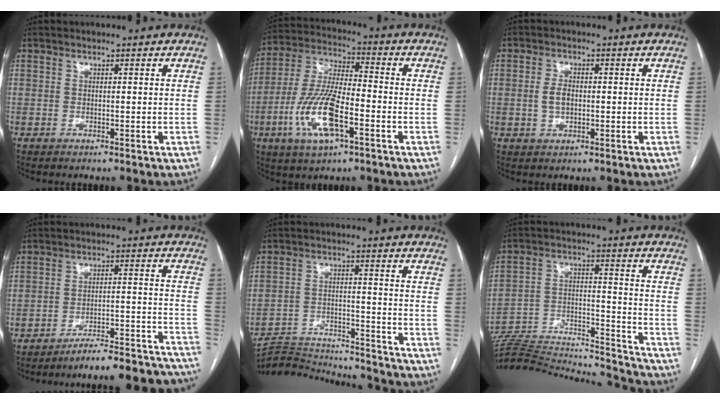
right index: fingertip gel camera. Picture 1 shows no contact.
{"total": 14.0, "force": [-5.0, 4.1, 12.5], "torque": [-0.264, -0.003, -0.092]}
{"total": 3.0, "force": [-0.2, 1.8, 2.5], "torque": [-0.052, 0.004, -0.002]}
{"total": 21.2, "force": [-20.5, 1.1, 5.5], "torque": [-0.025, 0.016, -0.266]}
{"total": 16.5, "force": [-16.3, 0.6, 2.8], "torque": [-0.056, 0.001, -0.237]}
{"total": 25.4, "force": [-24.2, 1.3, 7.5], "torque": [-0.141, -0.007, -0.364]}